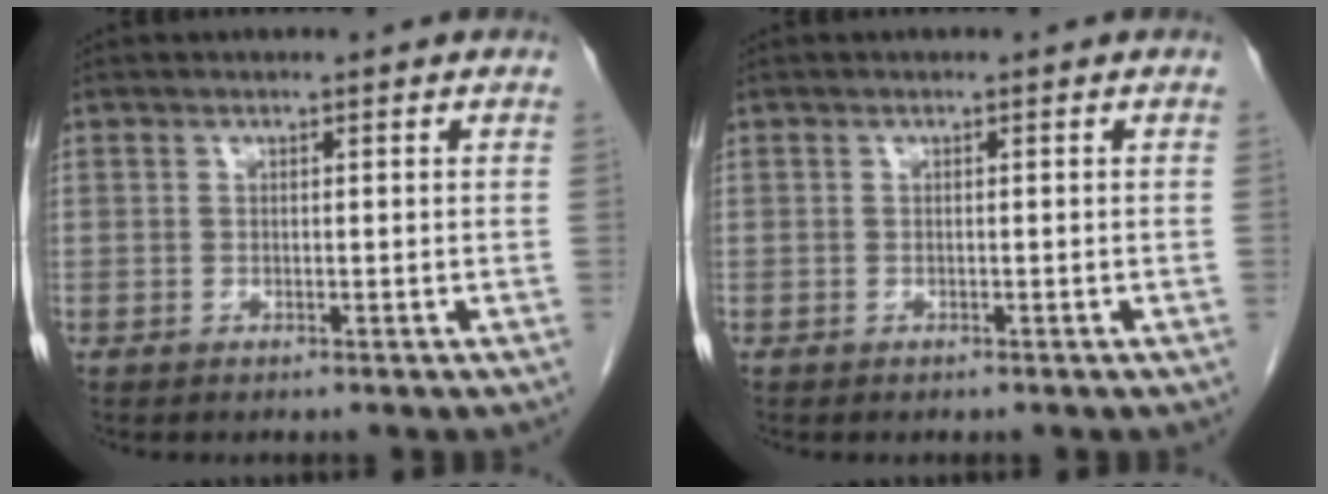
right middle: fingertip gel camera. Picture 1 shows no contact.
{"total": 0.0}